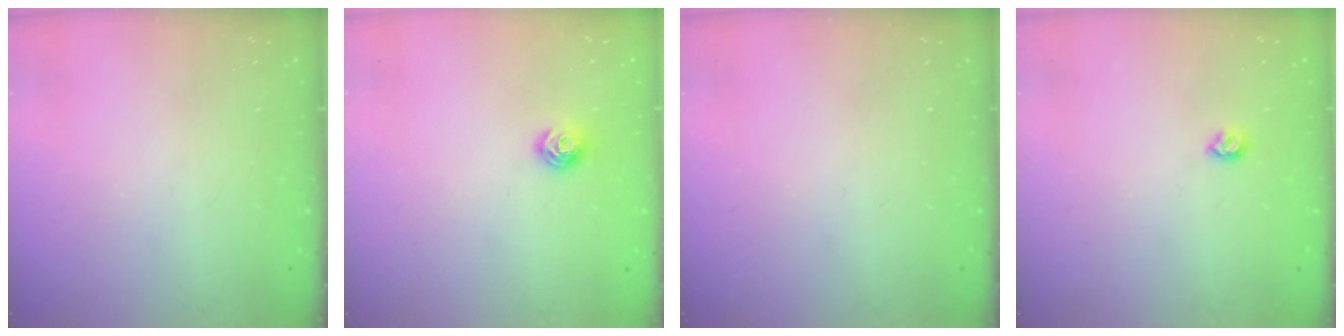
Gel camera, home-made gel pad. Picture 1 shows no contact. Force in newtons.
{"total": 7.0, "press": 6.9, "slide": 0.9}
{"total": 0.0}
{"total": 4.9, "press": 4.8, "slide": 0.8}